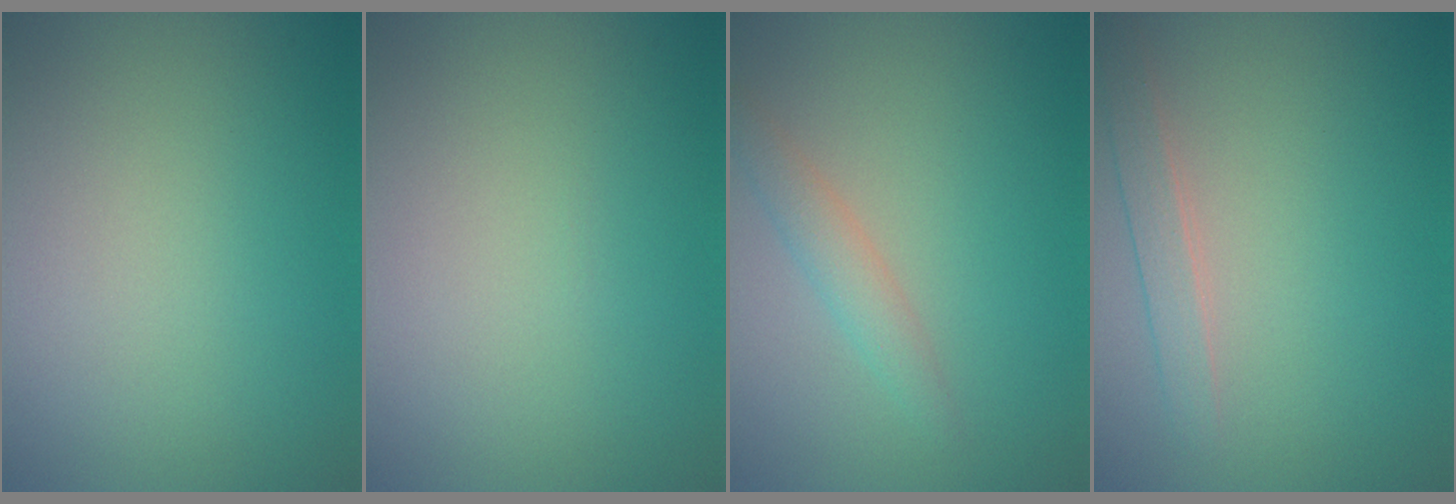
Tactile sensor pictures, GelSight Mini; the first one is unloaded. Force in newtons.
{"total": 0.0}
{"total": 2.7, "press": 2.7, "slide": 0.2}
{"total": 1.8, "press": 1.8, "slide": 0.1}